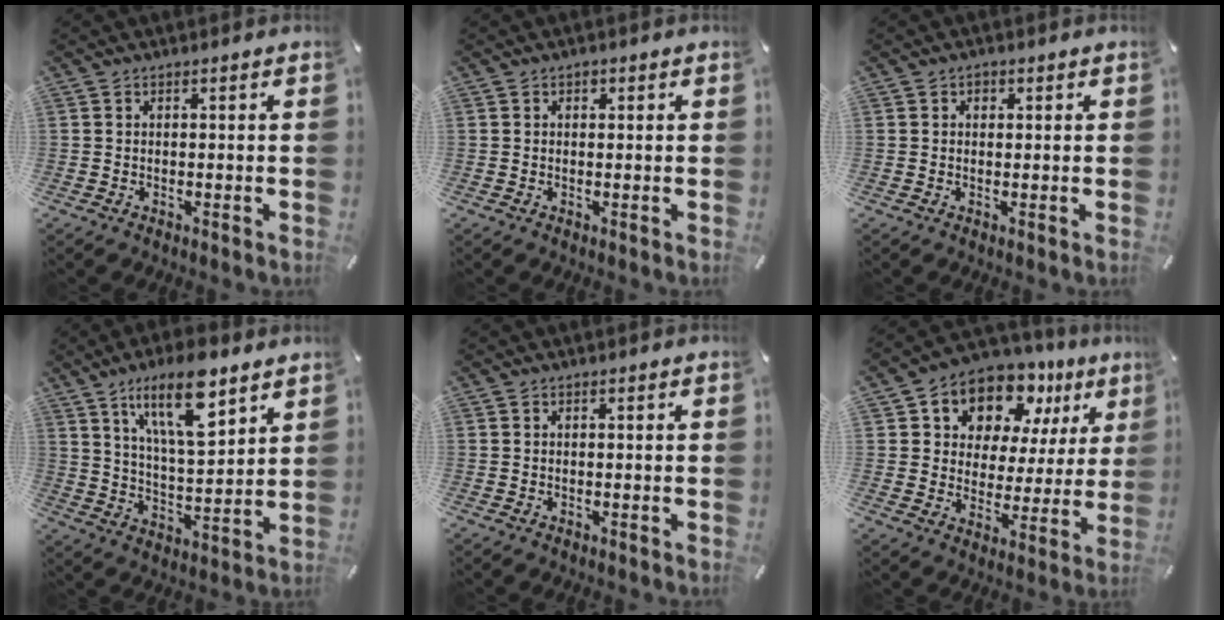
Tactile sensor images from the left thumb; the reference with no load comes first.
{"total": 0.7, "force": [0.2, 0.7, 0.2], "torque": [-0.003, 0.004, 0.004]}
{"total": 1.2, "force": [0.3, 1.1, 0.4], "torque": [0.000, 0.003, 0.003]}
{"total": 16.4, "force": [10.2, 6.0, 11.3], "torque": [-0.194, -0.039, 0.171]}
{"total": 0.0}
{"total": 11.8, "force": [8.6, 7.5, 3.1], "torque": [-0.058, -0.074, 0.160]}